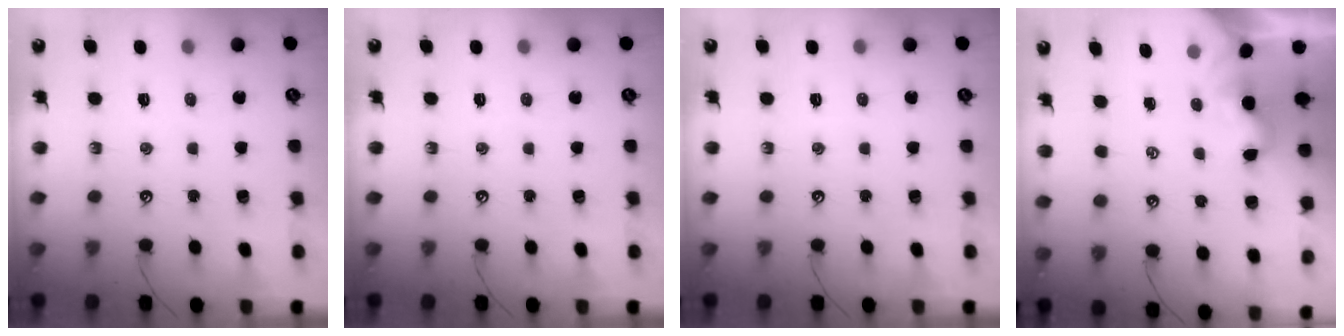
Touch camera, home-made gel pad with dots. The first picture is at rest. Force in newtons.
{"total": 0.0}
{"total": 0.0}
{"total": 2.0, "press": 2.0, "slide": 0.6}